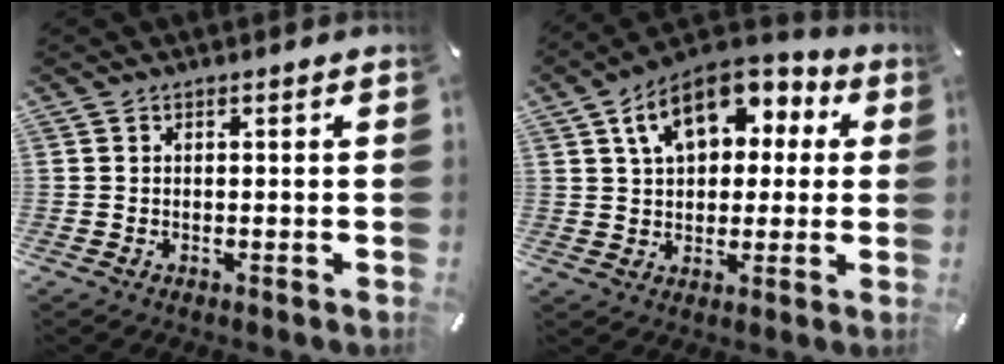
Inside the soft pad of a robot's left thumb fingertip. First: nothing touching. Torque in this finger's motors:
{"motor_torque": [2.37, 2.58, 1.51, -1.26, 0.17]}